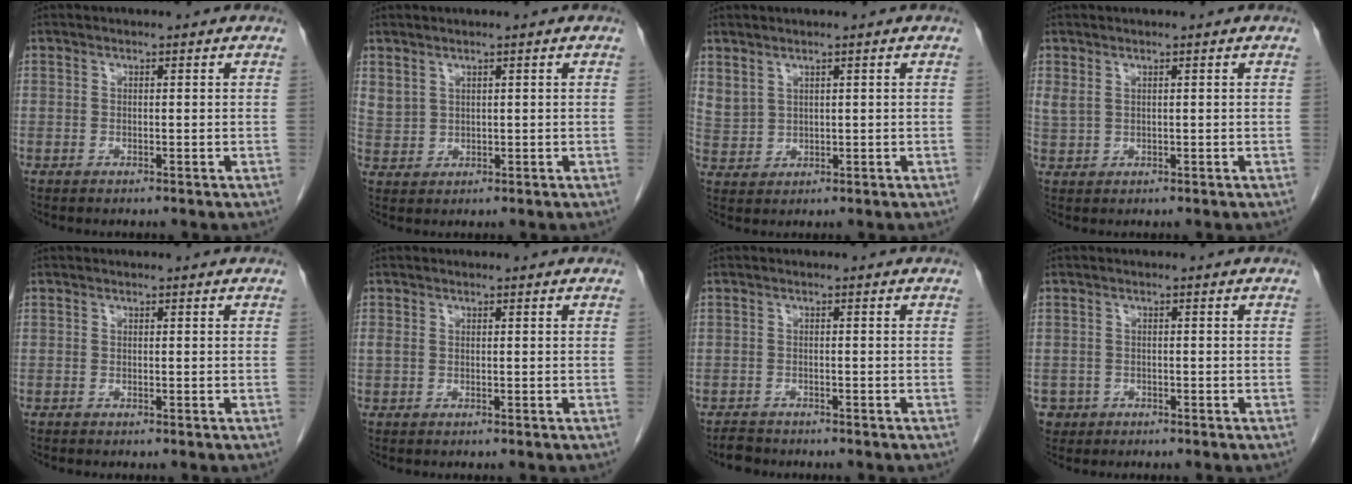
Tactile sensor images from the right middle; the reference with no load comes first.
{"total": 2.6, "force": [1.9, 1.6, 0.8], "torque": [-0.016, -0.002, 0.046]}
{"total": 3.1, "force": [2.4, 1.8, 1.0], "torque": [-0.023, -0.002, 0.058]}
{"total": 1.8, "force": [1.0, 1.0, 1.2], "torque": [-0.035, 0.008, 0.033]}
{"total": 0.0}
{"total": 0.9, "force": [0.1, 0.7, 0.6], "torque": [-0.024, 0.011, 0.007]}
{"total": 2.2, "force": [-2.0, 0.9, 0.2], "torque": [-0.010, -0.003, -0.034]}
{"total": 2.3, "force": [-1.1, 2.0, 0.0], "torque": [0.000, 0.008, -0.020]}